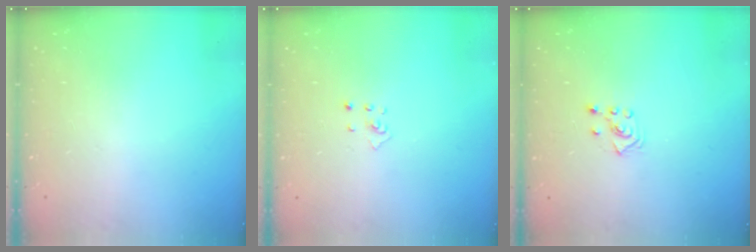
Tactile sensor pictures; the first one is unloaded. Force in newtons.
{"total": 2.9, "press": 2.9, "slide": 0.3}
{"total": 3.6, "press": 3.5, "slide": 0.7}